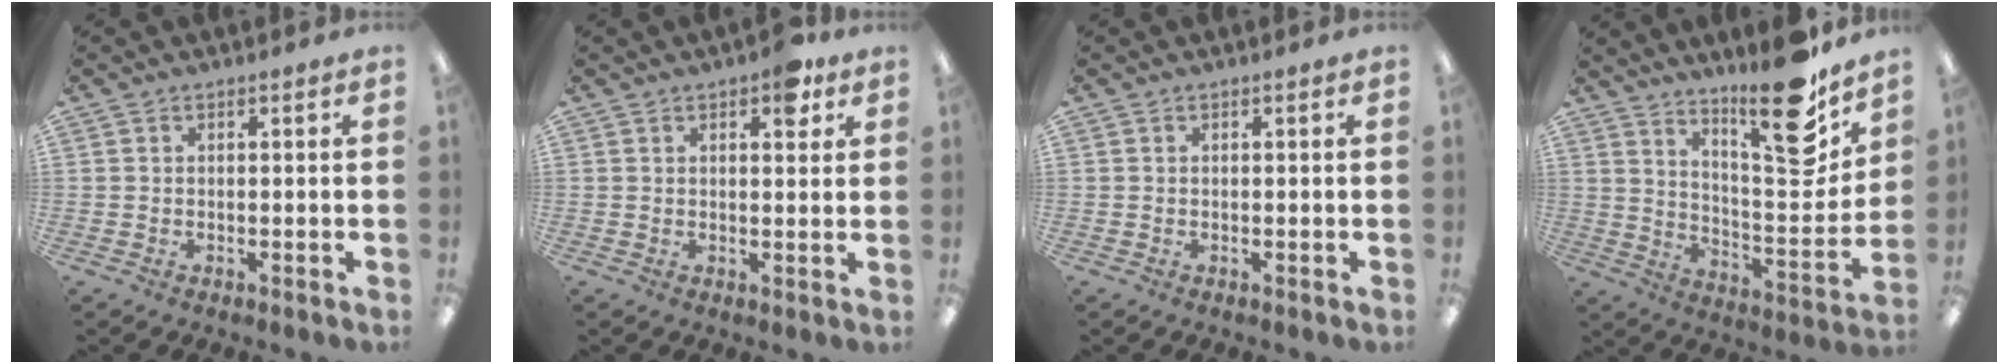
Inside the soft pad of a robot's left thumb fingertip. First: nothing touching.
{"total": 5.5, "force": [3.0, 2.6, 3.7], "torque": [-0.040, -0.008, 0.046]}
{"total": 0.0}
{"total": 18.1, "force": [14.0, 4.0, 10.8], "torque": [-0.153, -0.112, 0.223]}